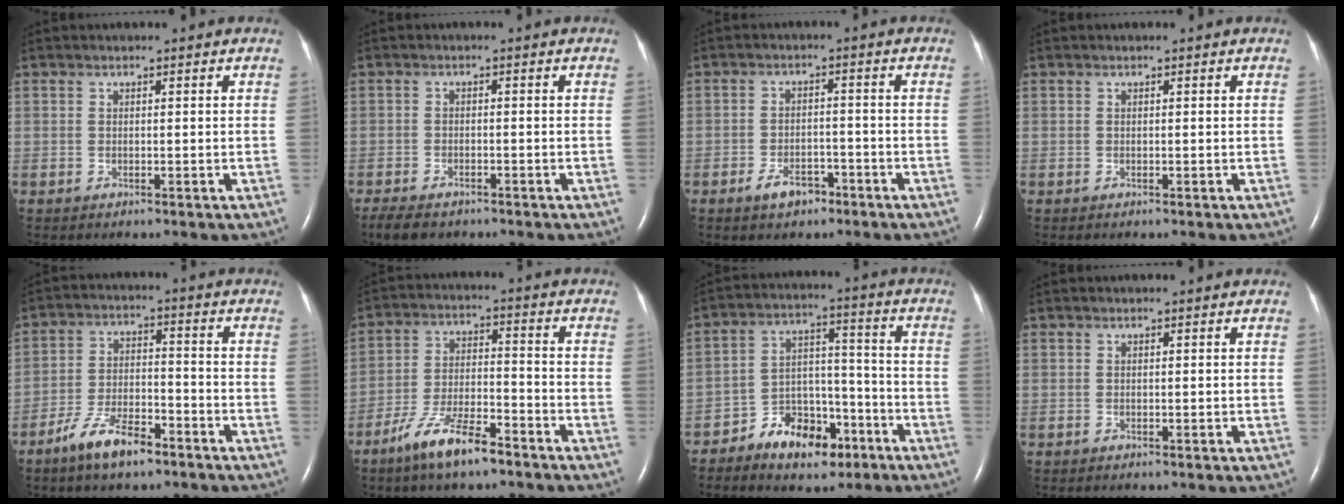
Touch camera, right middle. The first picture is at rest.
{"total": 5.4, "force": [-4.2, 2.3, 2.5], "torque": [-0.043, -0.008, -0.062]}
{"total": 4.2, "force": [-2.8, 2.3, 2.2], "torque": [-0.042, 0.003, -0.041]}
{"total": 0.0}
{"total": 8.3, "force": [-5.9, 2.6, 5.3], "torque": [-0.110, -0.002, -0.106]}
{"total": 9.7, "force": [-6.9, 2.2, 6.3], "torque": [-0.129, -0.006, -0.127]}
{"total": 10.5, "force": [-6.7, 5.5, 5.9], "torque": [-0.101, 0.022, -0.108]}
{"total": 0.0}